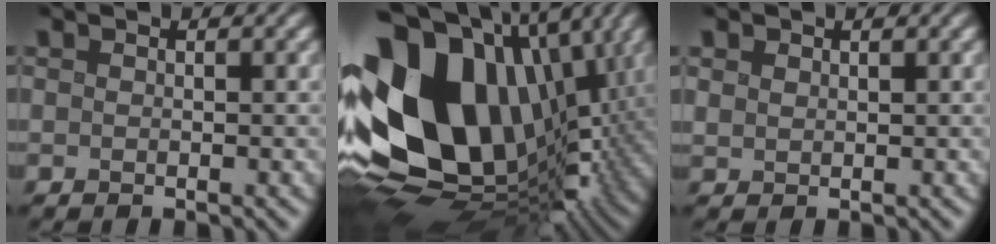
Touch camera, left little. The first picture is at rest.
{"total": 18.8, "force": [1.8, 14.1, 12.3], "torque": [-0.254, 0.001, 0.039]}
{"total": 1.1, "force": [0.8, 0.7, 0.4], "torque": [-0.007, 0.000, 0.016]}